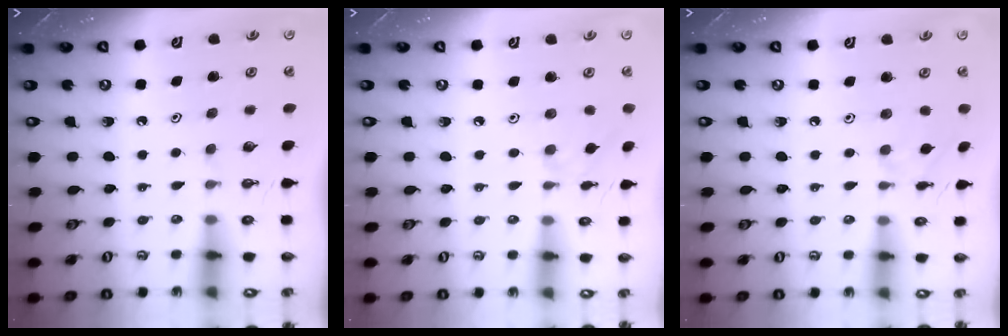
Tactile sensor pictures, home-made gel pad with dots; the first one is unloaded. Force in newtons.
{"total": 1.6, "press": 1.6, "slide": 0.3}
{"total": 2.8, "press": 2.7, "slide": 0.6}